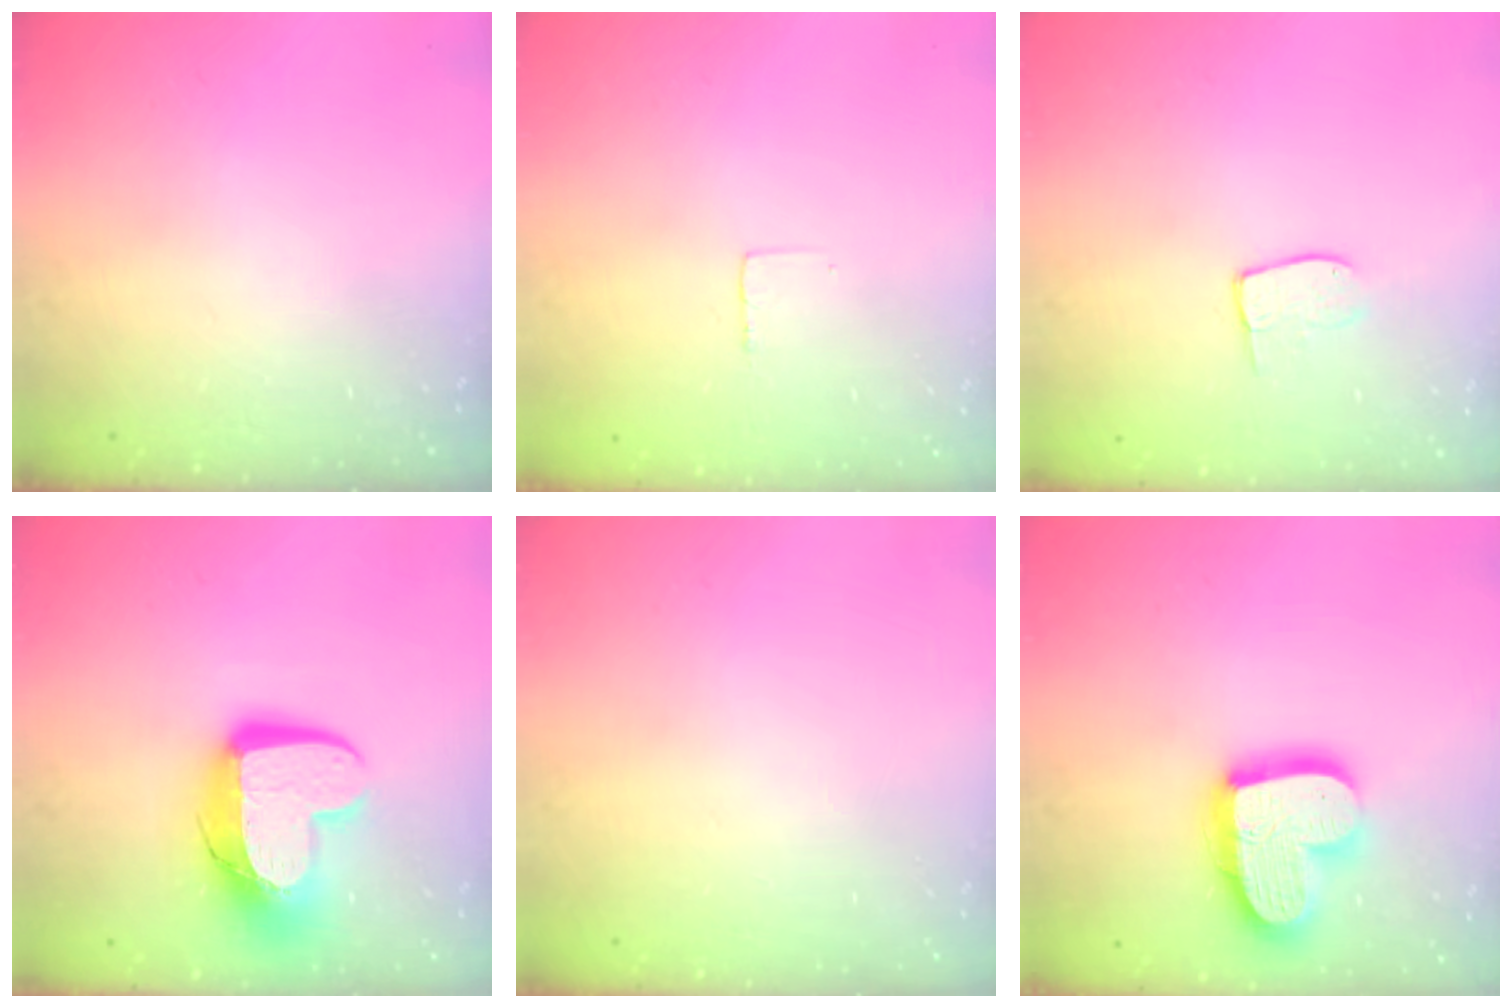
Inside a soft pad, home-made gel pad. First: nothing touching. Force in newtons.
{"total": 2.3, "press": 2.3, "slide": 0.1}
{"total": 6.1, "press": 6.1, "slide": 0.5}
{"total": 15.1, "press": 15.0, "slide": 1.4}
{"total": 0.0}
{"total": 18.7, "press": 18.7, "slide": 1.5}